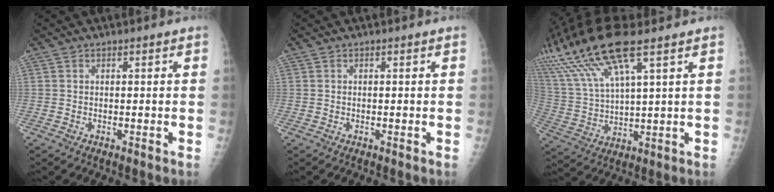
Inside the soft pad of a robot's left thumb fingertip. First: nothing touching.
{"total": 0.0}
{"total": 18.2, "force": [11.0, 4.2, 14.0], "torque": [-0.314, -0.013, 0.218]}